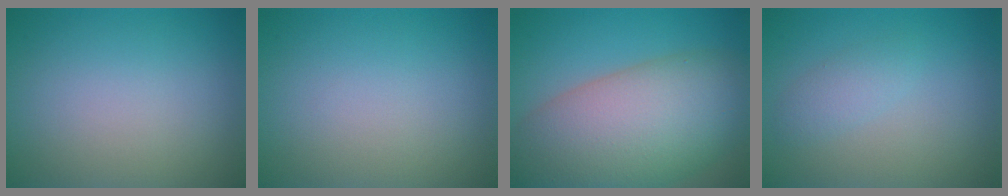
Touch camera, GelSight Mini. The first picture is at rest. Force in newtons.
{"total": 0.0}
{"total": 13.1, "press": 13.1, "slide": 1.0}
{"total": 1.5, "press": 1.5, "slide": 0.0}